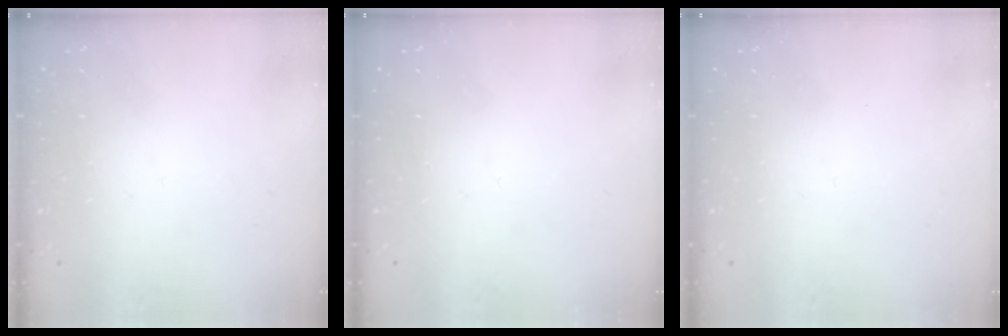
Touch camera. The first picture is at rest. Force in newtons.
{"total": 0.0}
{"total": 0.0}